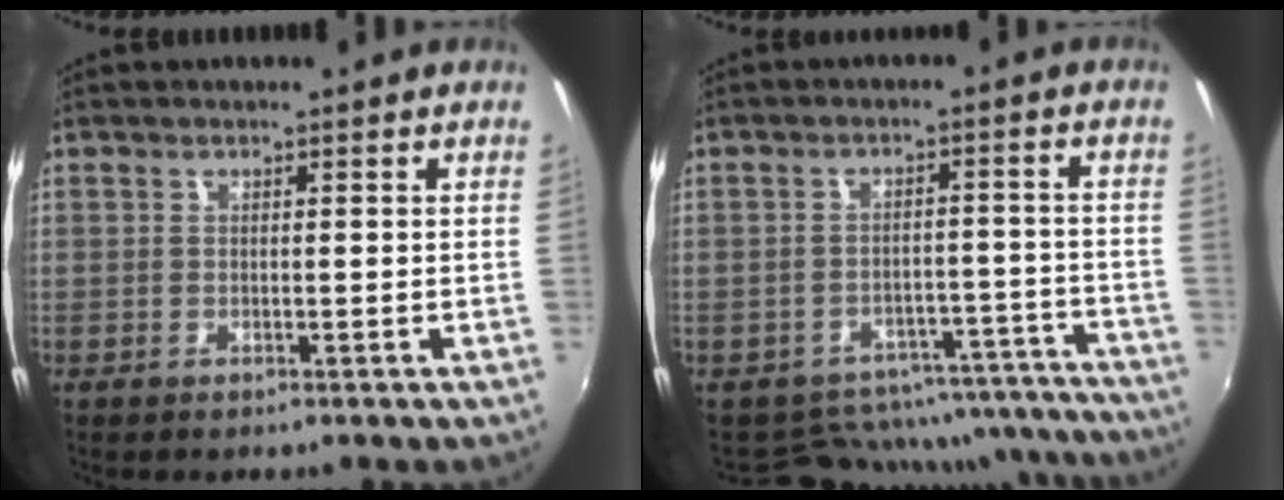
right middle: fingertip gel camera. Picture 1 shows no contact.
{"total": 18.7, "force": [-17.0, 6.6, 4.3], "torque": [-0.075, 0.043, -0.194]}